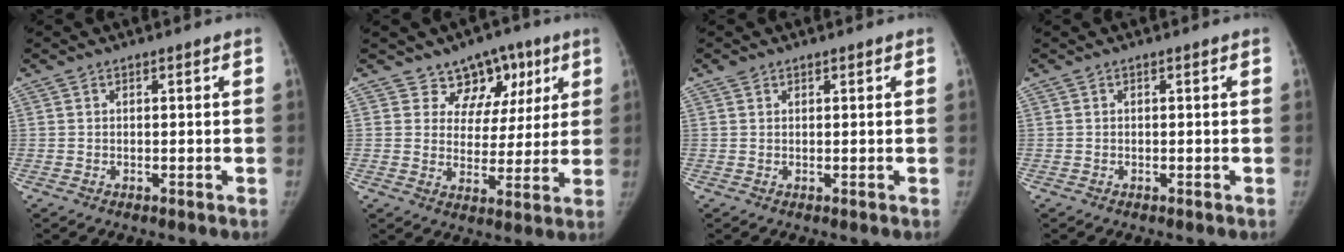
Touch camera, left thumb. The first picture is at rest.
{"total": 9.9, "force": [5.9, 7.3, 2.9], "torque": [0.010, -0.021, 0.088]}
{"total": 1.1, "force": [0.8, 0.7, 0.2], "torque": [0.002, 0.000, 0.013]}
{"total": 0.0}